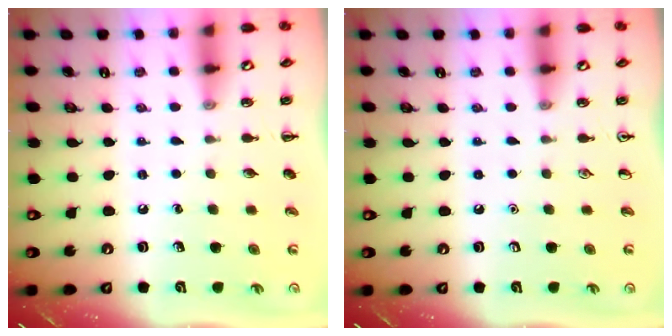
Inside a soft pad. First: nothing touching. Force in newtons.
{"total": 0.0}